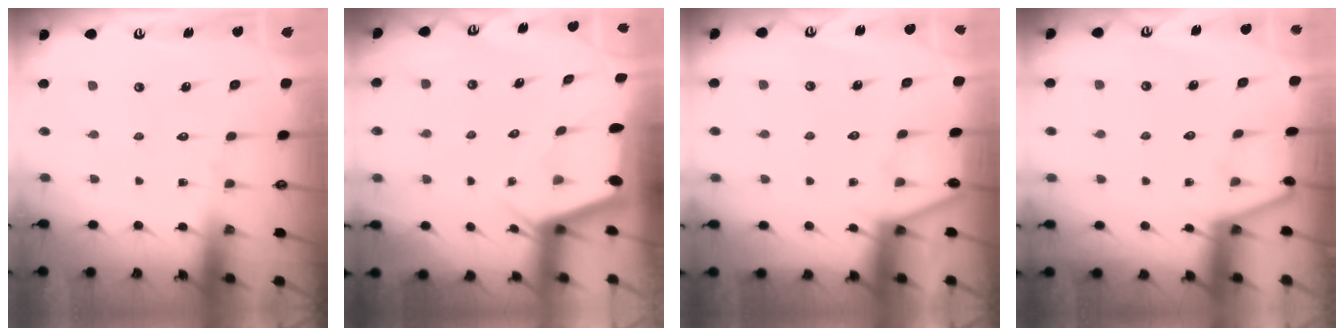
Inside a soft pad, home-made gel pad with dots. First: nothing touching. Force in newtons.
{"total": 2.1, "press": 2.0, "slide": 0.3}
{"total": 2.9, "press": 2.9, "slide": 0.3}
{"total": 2.6, "press": 2.6, "slide": 0.4}